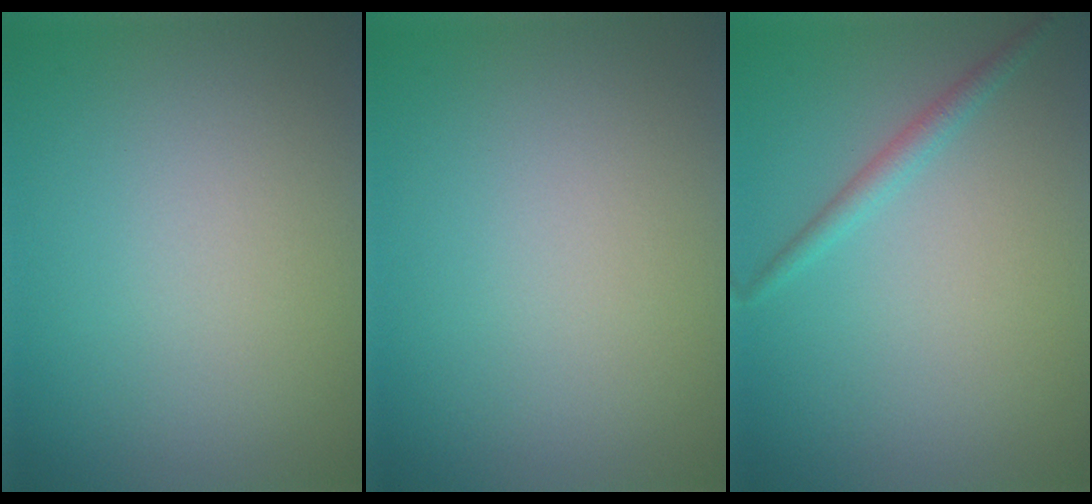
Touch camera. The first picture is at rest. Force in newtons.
{"total": 0.0}
{"total": 1.5, "press": 1.5, "slide": 0.1}